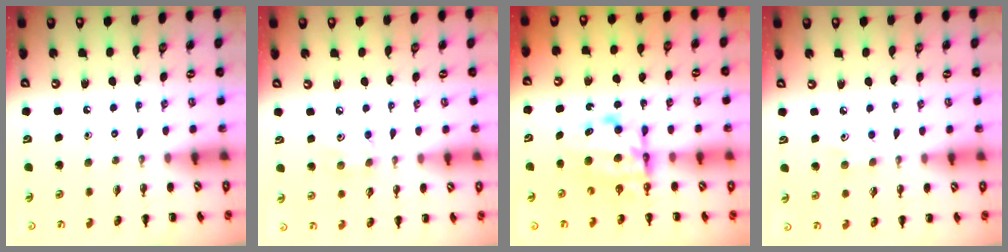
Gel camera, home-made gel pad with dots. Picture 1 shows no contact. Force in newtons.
{"total": 4.6, "press": 4.6, "slide": 0.8}
{"total": 7.1, "press": 7.1, "slide": 1.1}
{"total": 3.0, "press": 2.9, "slide": 0.8}